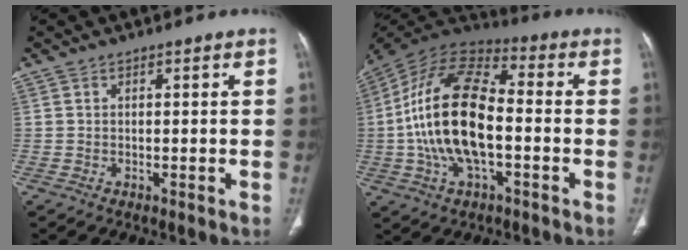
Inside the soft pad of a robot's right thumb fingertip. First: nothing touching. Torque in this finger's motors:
{"motor_torque": [-0.40, 2.07, 1.47, 0.93, 0.36]}